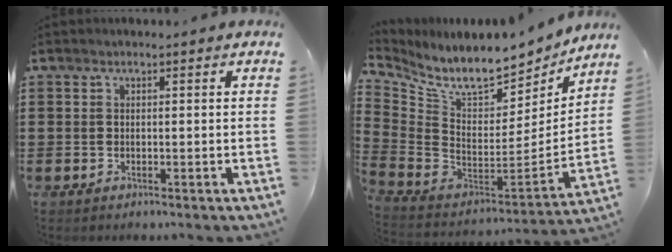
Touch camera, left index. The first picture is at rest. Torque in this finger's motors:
{"motor_torque": [1.14, -1.00, 0.17, 0.05]}